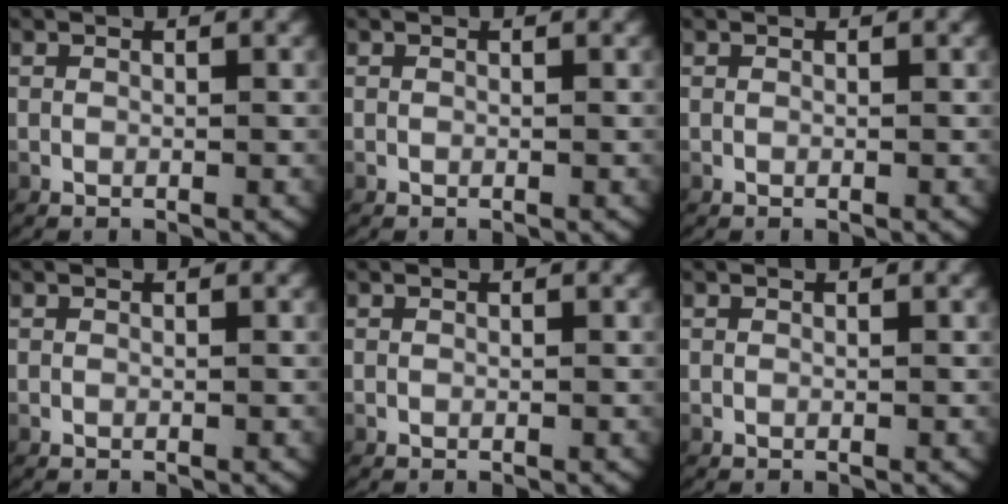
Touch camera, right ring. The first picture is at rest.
{"total": 0.0}
{"total": 0.0}
{"total": 0.0}
{"total": 0.0}
{"total": 0.0}